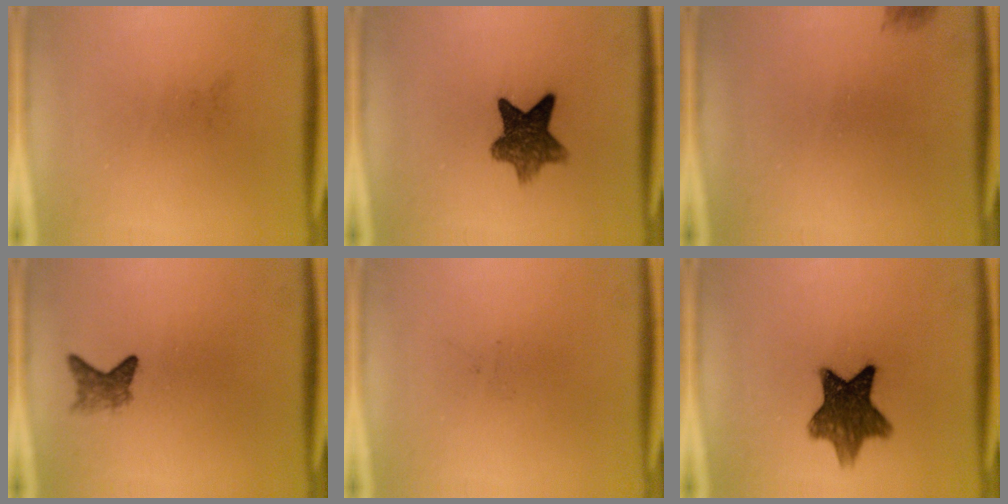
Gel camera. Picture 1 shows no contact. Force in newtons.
{"total": 8.0}
{"total": 1.1}
{"total": 2.5}
{"total": 0.0}
{"total": 10.0}